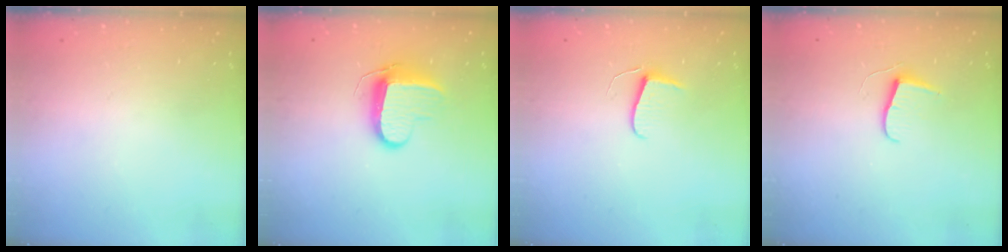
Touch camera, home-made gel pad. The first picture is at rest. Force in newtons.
{"total": 9.0, "press": 9.0, "slide": 0.5}
{"total": 5.9, "press": 5.8, "slide": 0.6}
{"total": 6.8, "press": 6.8, "slide": 0.5}